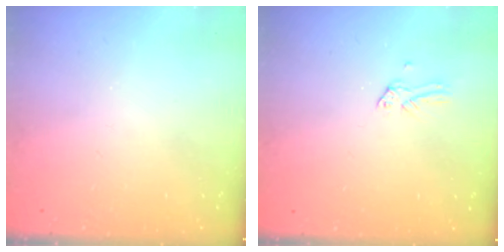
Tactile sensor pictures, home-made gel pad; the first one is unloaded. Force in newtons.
{"total": 0.0}